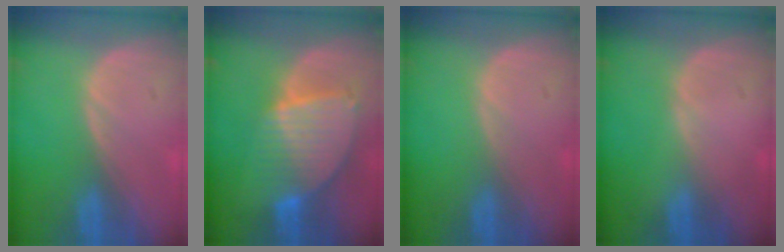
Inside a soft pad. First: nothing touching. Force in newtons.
{"total": 8.5, "press": 7.5, "slide": 4.1}
{"total": 0.0}
{"total": 0.0}